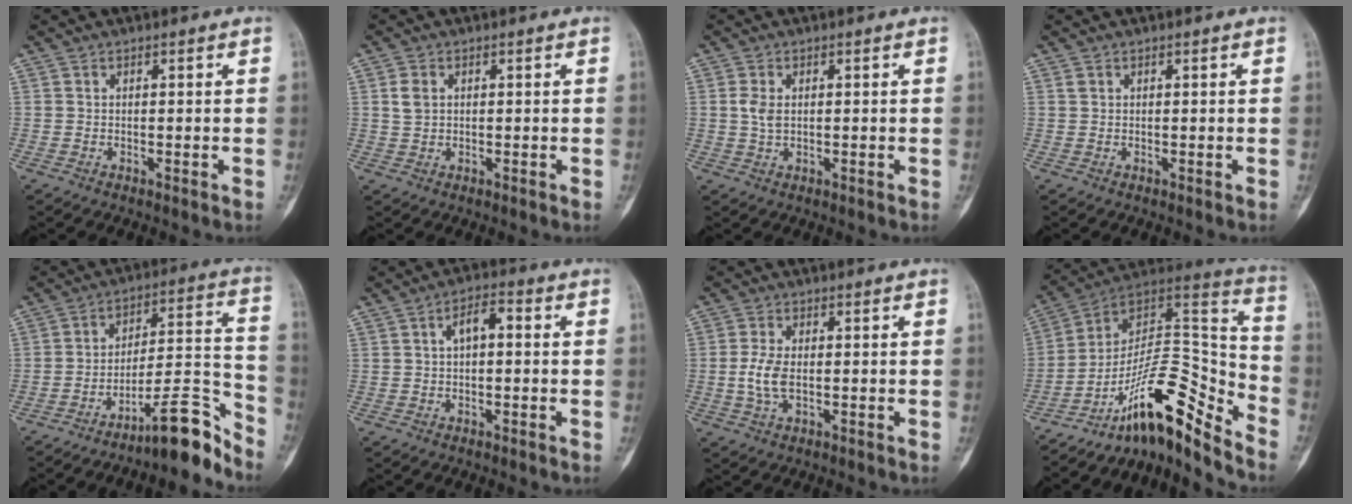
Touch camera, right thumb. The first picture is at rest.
{"total": 2.7, "force": [0.6, 2.0, 1.7], "torque": [-0.029, 0.002, 0.010]}
{"total": 2.7, "force": [0.3, 1.7, 2.1], "torque": [-0.042, 0.000, 0.006]}
{"total": 0.6, "force": [0.3, 0.4, 0.2], "torque": [-0.004, 0.004, 0.006]}
{"total": 13.4, "force": [-10.6, 2.2, 8.0], "torque": [-0.092, 0.119, -0.170]}
{"total": 4.8, "force": [0.6, 2.3, 4.1], "torque": [-0.062, 0.019, 0.001]}
{"total": 4.8, "force": [-0.5, 2.5, 4.1], "torque": [-0.093, 0.003, -0.013]}
{"total": 19.4, "force": [-14.0, 5.3, 12.3], "torque": [-0.157, 0.140, -0.236]}